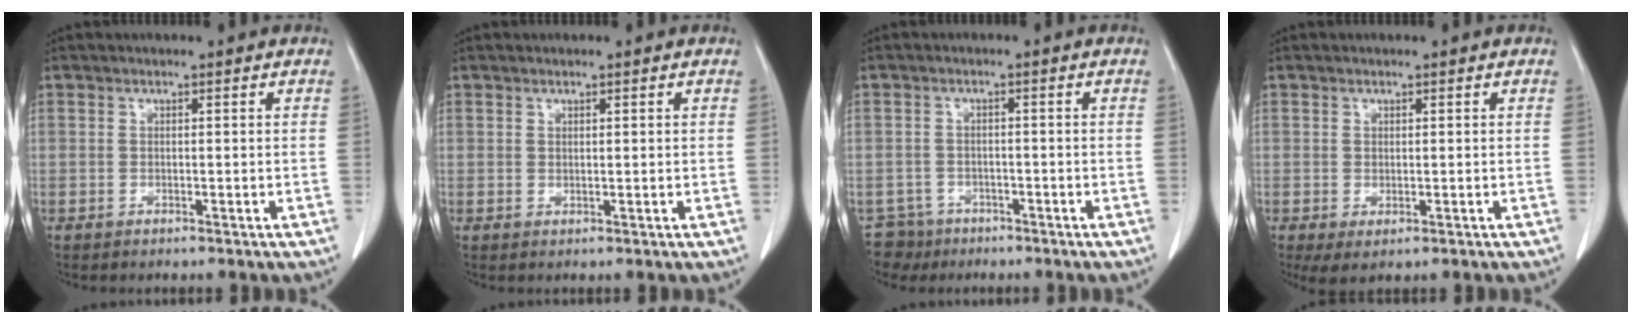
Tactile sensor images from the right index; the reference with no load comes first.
{"total": 0.6, "force": [0.3, 0.2, 0.5], "torque": [-0.011, -0.003, 0.005]}
{"total": 4.7, "force": [-3.2, 3.3, -0.7], "torque": [0.016, 0.006, -0.056]}
{"total": 3.5, "force": [-1.2, 1.6, 2.8], "torque": [-0.052, -0.011, -0.013]}